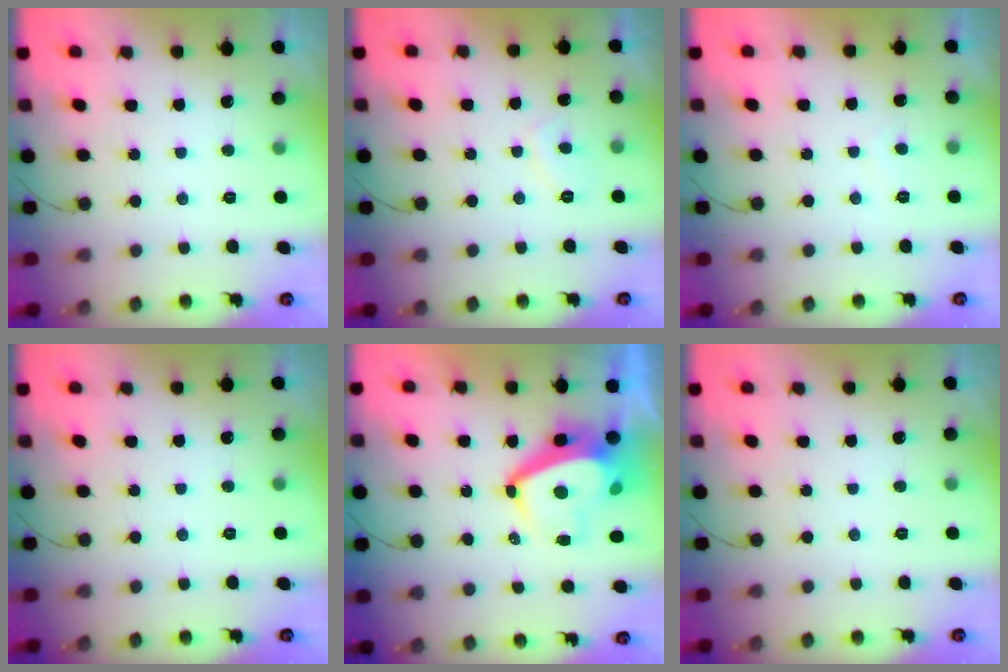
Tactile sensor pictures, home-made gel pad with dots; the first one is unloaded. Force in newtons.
{"total": 2.9, "press": 2.8, "slide": 0.7}
{"total": 0.0}
{"total": 0.0}
{"total": 8.8, "press": 8.8, "slide": 1.2}
{"total": 0.0}